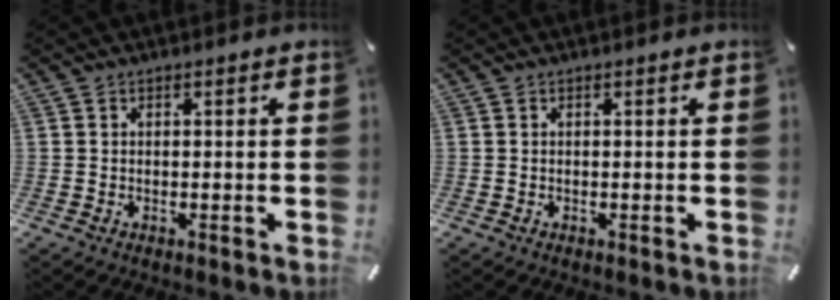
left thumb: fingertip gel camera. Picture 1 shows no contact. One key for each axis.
{"total": 0.0}